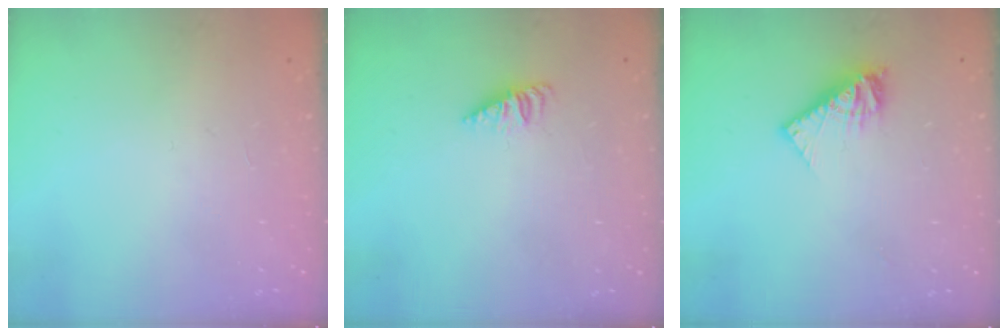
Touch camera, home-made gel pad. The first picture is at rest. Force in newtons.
{"total": 1.8, "press": 1.8, "slide": 0.4}
{"total": 8.6, "press": 8.6, "slide": 0.6}